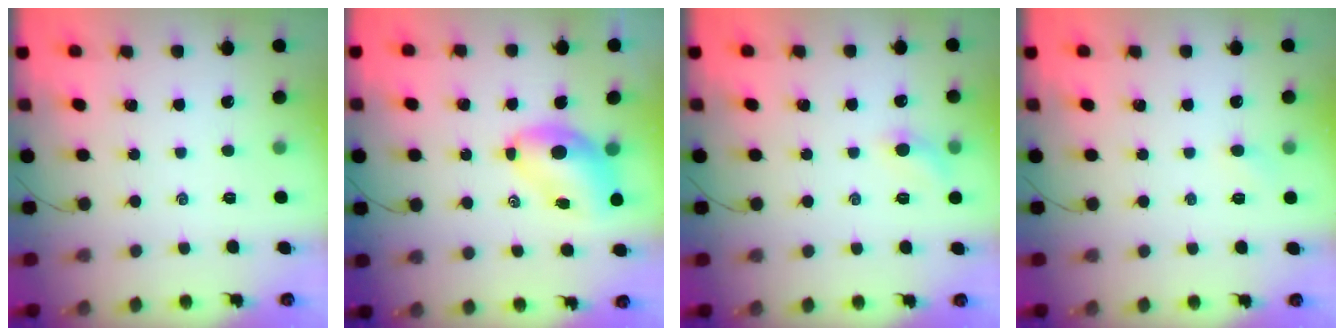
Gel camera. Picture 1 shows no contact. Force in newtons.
{"total": 6.8, "press": 6.5, "slide": 1.7}
{"total": 5.6, "press": 5.3, "slide": 2.0}
{"total": 2.2, "press": 2.1, "slide": 0.6}